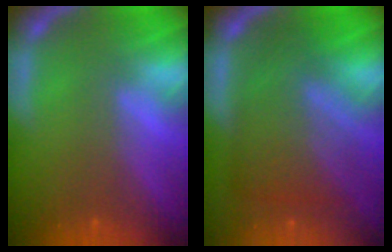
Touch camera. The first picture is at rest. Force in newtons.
{"total": 8.1}